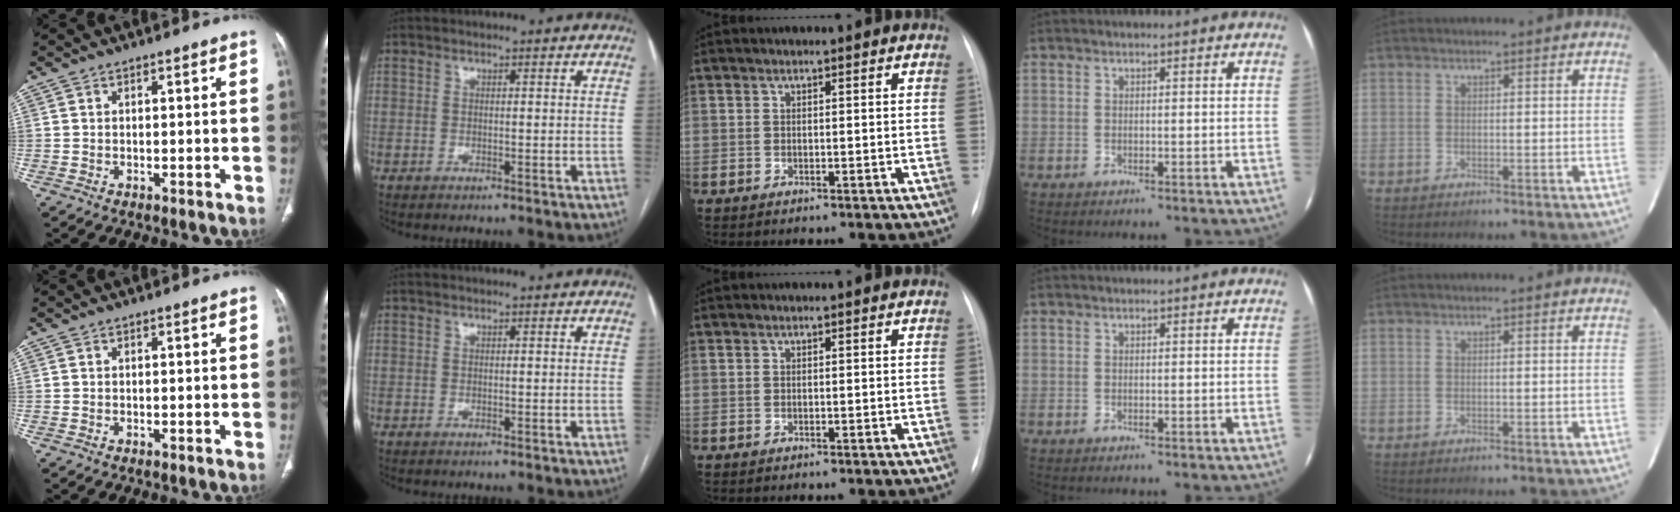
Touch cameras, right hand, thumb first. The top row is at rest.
{}